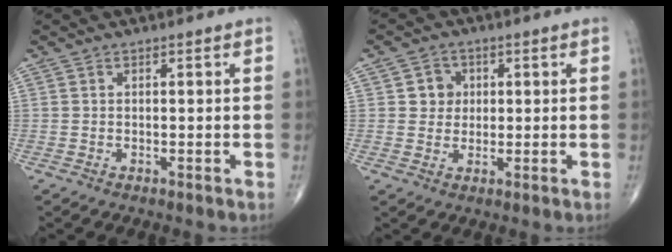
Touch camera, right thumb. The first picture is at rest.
{"total": 4.1, "force": [0.8, 3.8, 1.3], "torque": [0.005, 0.003, 0.008]}